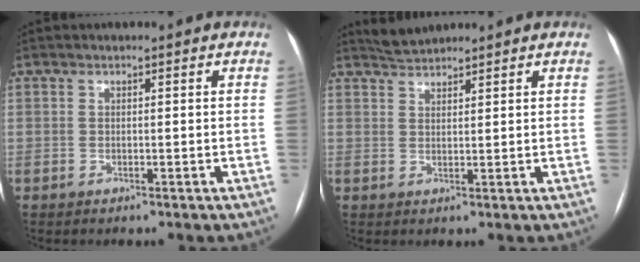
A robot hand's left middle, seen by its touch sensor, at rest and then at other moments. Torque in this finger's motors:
{"motor_torque": [-0.13, -0.11, -0.03, -0.01]}